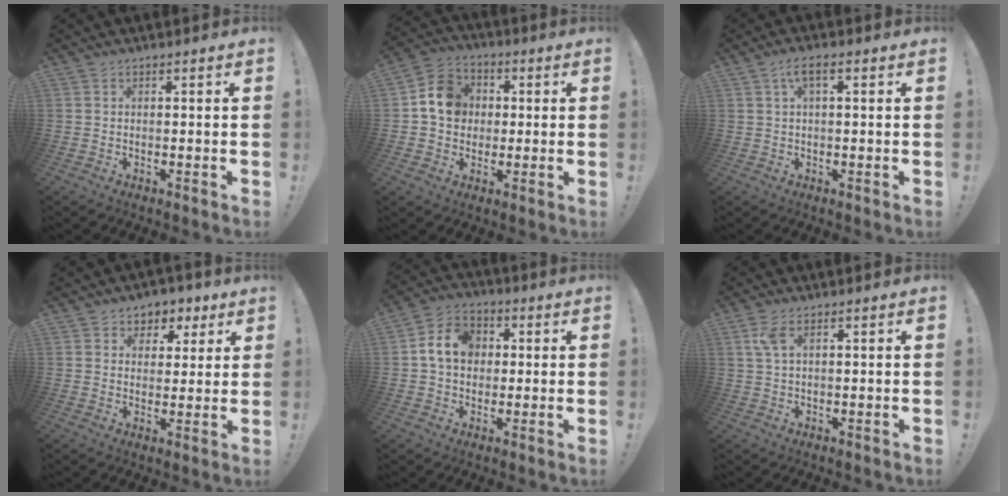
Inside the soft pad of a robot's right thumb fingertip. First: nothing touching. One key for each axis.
{"total": 10.7, "fx": 1.7, "fy": 9.4, "fz": 4.8, "tx": -0.071, "ty": 0.013, "tz": 0.039}
{"total": 4.0, "fx": 1.1, "fy": 1.2, "fz": 3.7, "tx": -0.073, "ty": 0.006, "tz": 0.018}
{"total": 5.4, "fx": 2.1, "fy": 4.9, "fz": 0.7, "tx": 0.008, "ty": -0.020, "tz": 0.039}
{"total": 10.7, "fx": 1.7, "fy": 8.8, "fz": 5.9, "tx": -0.091, "ty": 0.017, "tz": 0.036}
{"total": 3.7, "fx": 1.6, "fy": 1.4, "fz": 3.0, "tx": -0.059, "ty": 0.001, "tz": 0.028}